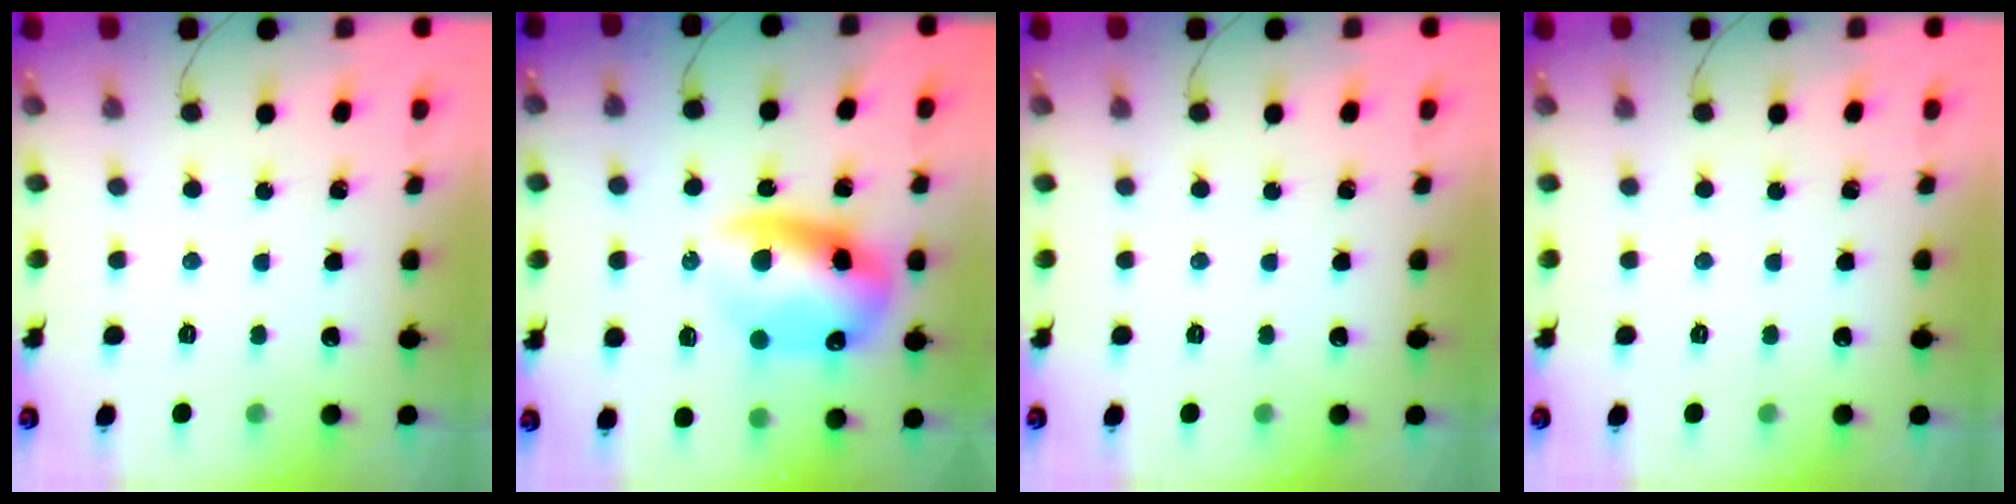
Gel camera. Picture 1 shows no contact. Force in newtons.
{"total": 13.6, "press": 13.2, "slide": 3.4}
{"total": 0.0}
{"total": 0.0}